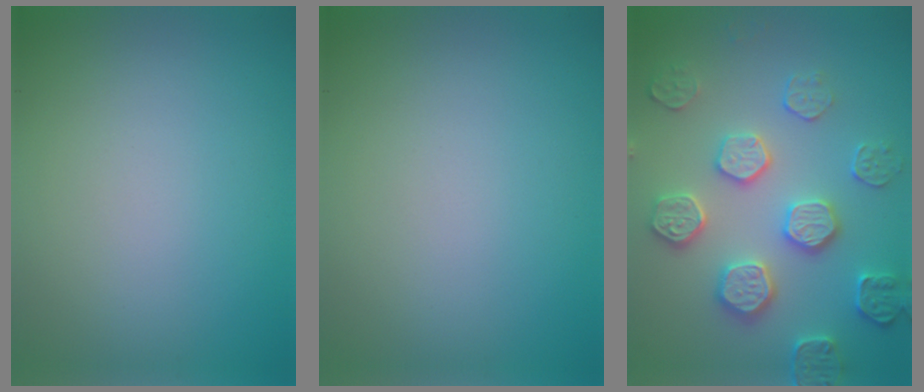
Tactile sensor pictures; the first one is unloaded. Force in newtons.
{"total": 0.0}
{"total": 4.8, "press": 4.5, "slide": 1.5}